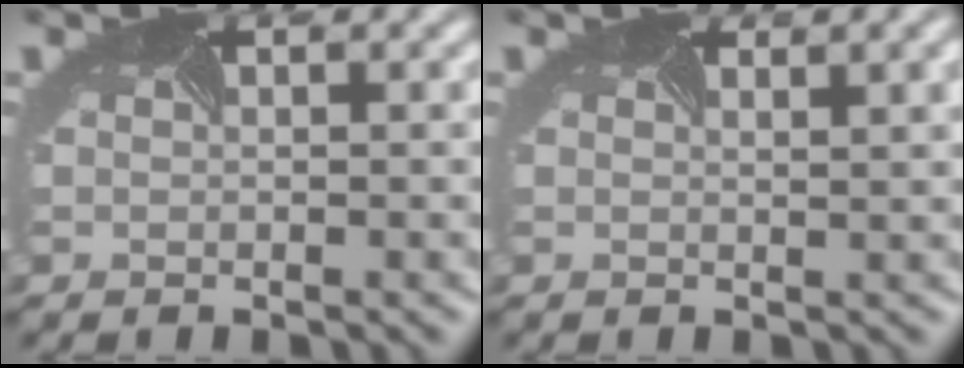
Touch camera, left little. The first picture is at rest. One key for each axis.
{"total": 2.5, "fx": 1.2, "fy": 0.9, "fz": 2.0, "tx": -0.004, "ty": 0.014, "tz": -0.006}